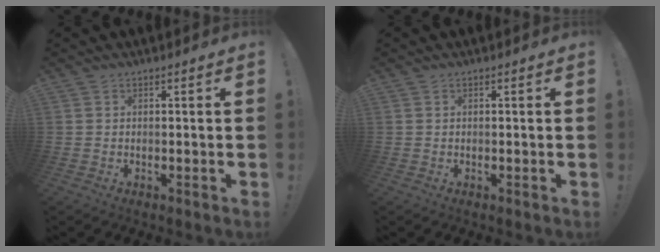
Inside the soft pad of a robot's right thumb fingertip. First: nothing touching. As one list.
[{"total": 0.0}]